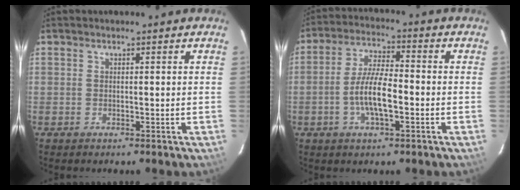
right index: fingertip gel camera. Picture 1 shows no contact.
{"total": 8.5, "force": [-2.4, 2.5, 7.8], "torque": [-0.156, 0.003, -0.044]}